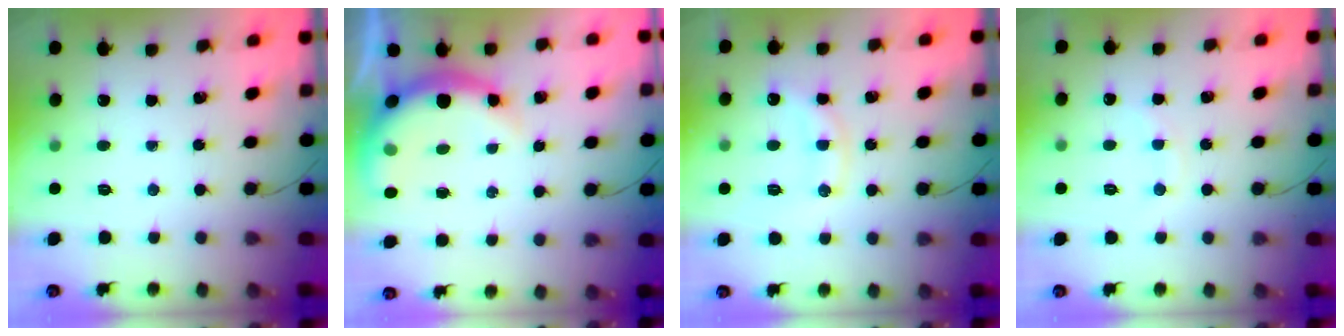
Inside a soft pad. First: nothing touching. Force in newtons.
{"total": 10.3, "press": 9.9, "slide": 2.7}
{"total": 11.4, "press": 11.4, "slide": 0.8}
{"total": 5.8, "press": 5.6, "slide": 1.6}